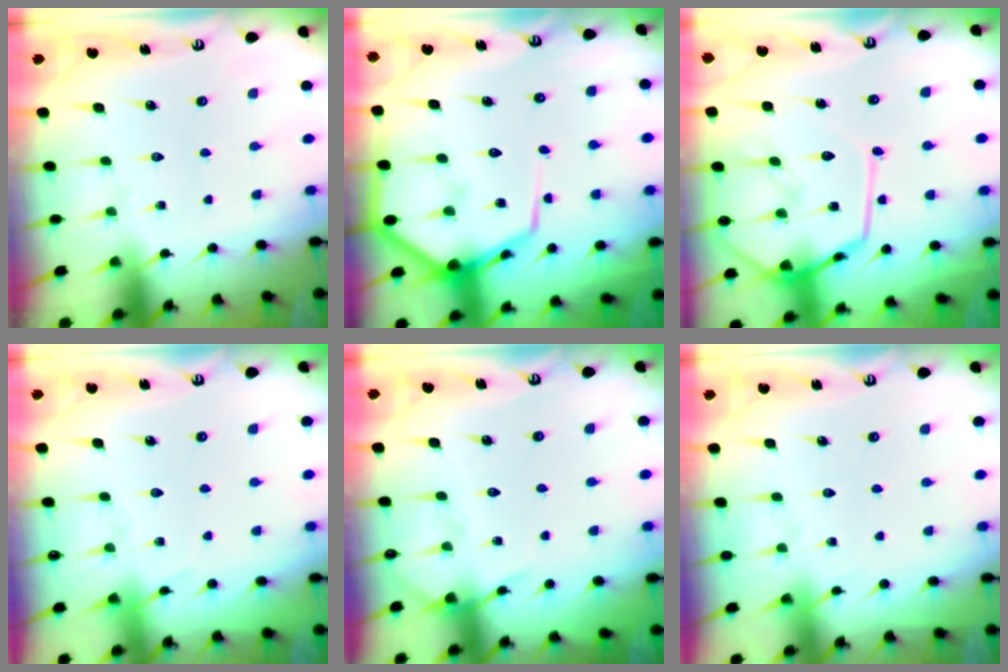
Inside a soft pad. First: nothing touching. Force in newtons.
{"total": 12.1, "press": 12.0, "slide": 1.3}
{"total": 16.0, "press": 16.0, "slide": 1.4}
{"total": 3.8, "press": 3.8, "slide": 0.6}
{"total": 5.8, "press": 5.8, "slide": 0.7}
{"total": 4.3, "press": 4.3, "slide": 0.6}